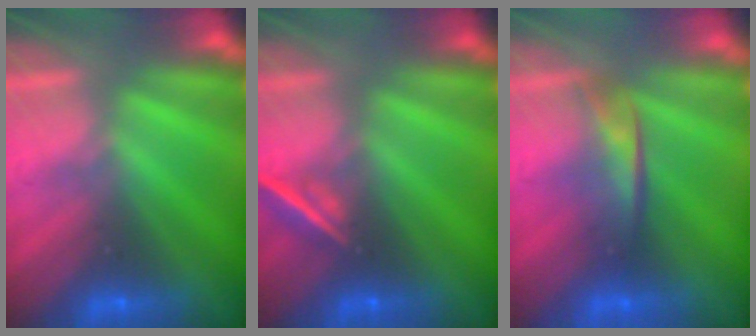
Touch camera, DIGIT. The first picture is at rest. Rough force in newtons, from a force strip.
{"total": 2.1}
{"total": 2.0}